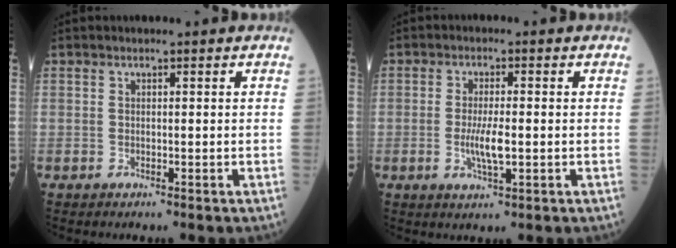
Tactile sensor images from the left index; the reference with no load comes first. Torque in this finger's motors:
{"motor_torque": [0.97, 0.11, 0.29, 0.11]}